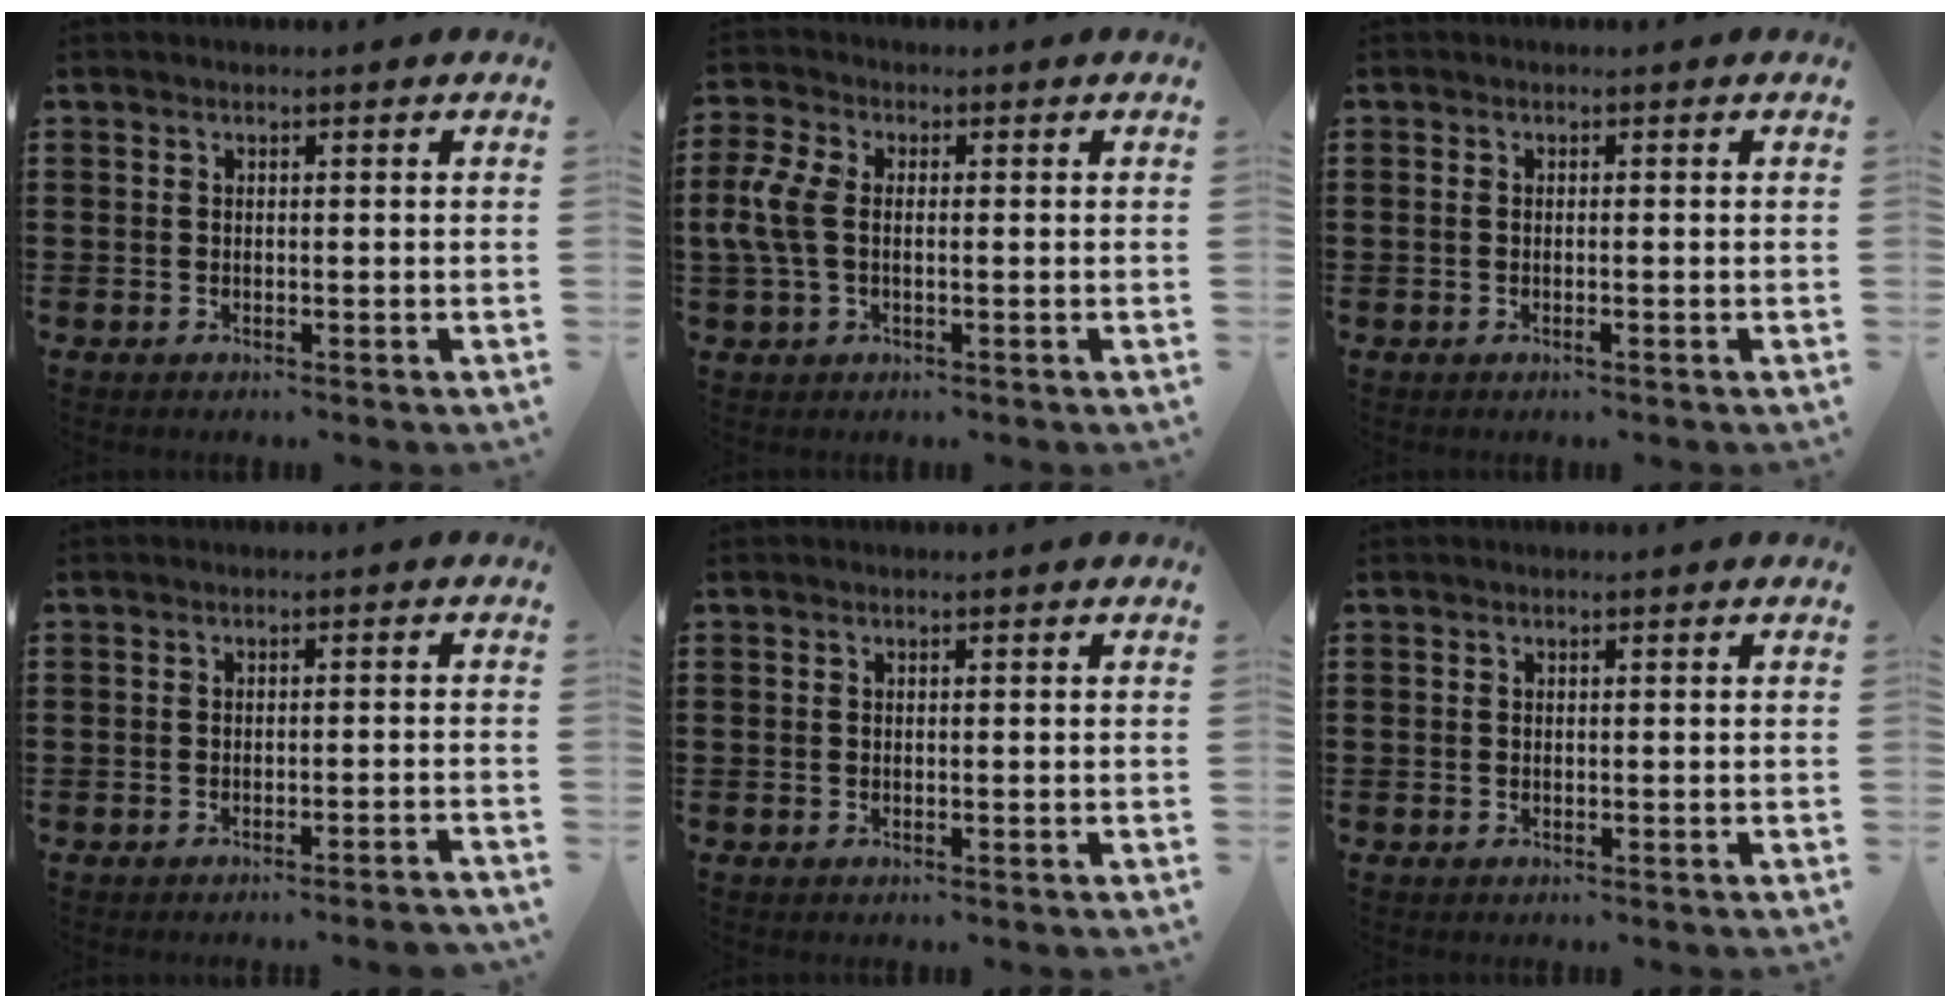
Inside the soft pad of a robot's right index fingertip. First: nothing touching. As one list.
[{"total": 5.6, "force": [-0.3, 3.1, 4.7], "torque": [-0.132, -0.007, -0.018]}, {"total": 0.8, "force": [-0.3, 0.1, 0.7], "torque": [-0.021, -0.006, -0.007]}, {"total": 1.4, "force": [-1.3, -0.2, 0.6], "torque": [-0.010, 0.002, -0.025]}, {"total": 0.0}, {"total": 0.0}]